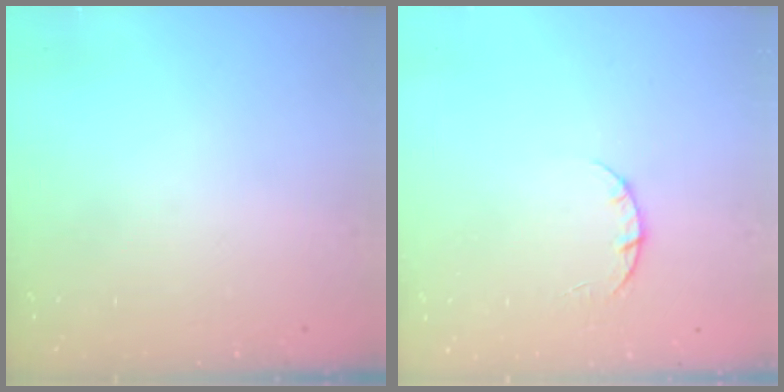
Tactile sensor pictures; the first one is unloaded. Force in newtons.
{"total": 2.3, "press": 2.3, "slide": 0.3}